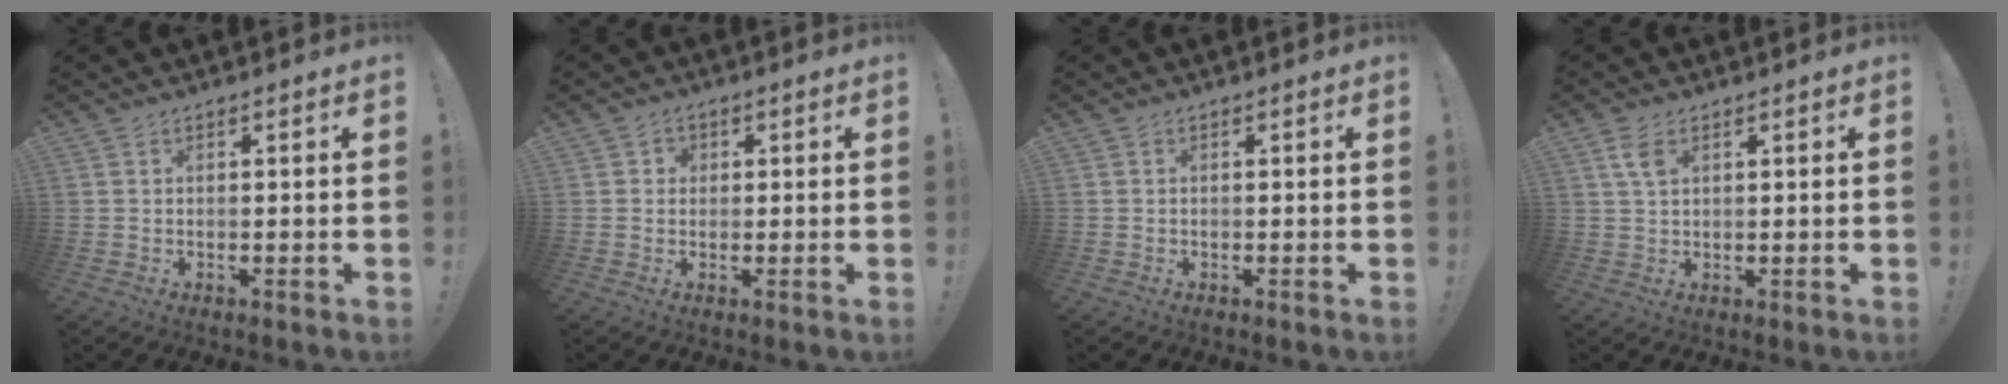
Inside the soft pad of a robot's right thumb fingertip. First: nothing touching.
{"total": 2.3, "force": [0.2, 2.2, 0.6], "torque": [-0.008, 0.002, 0.002]}
{"total": 0.0}
{"total": 4.3, "force": [1.9, 2.3, 3.1], "torque": [-0.050, -0.003, 0.035]}